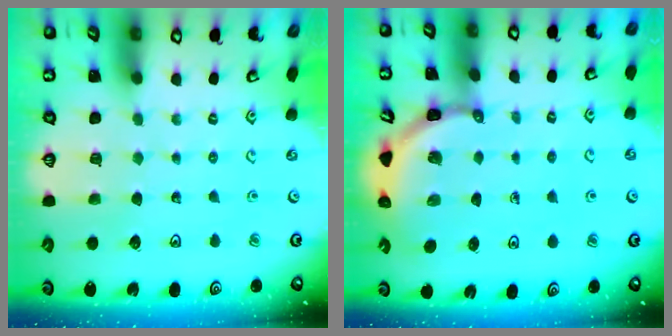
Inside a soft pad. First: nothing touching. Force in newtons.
{"total": 3.4, "press": 3.4, "slide": 0.2}